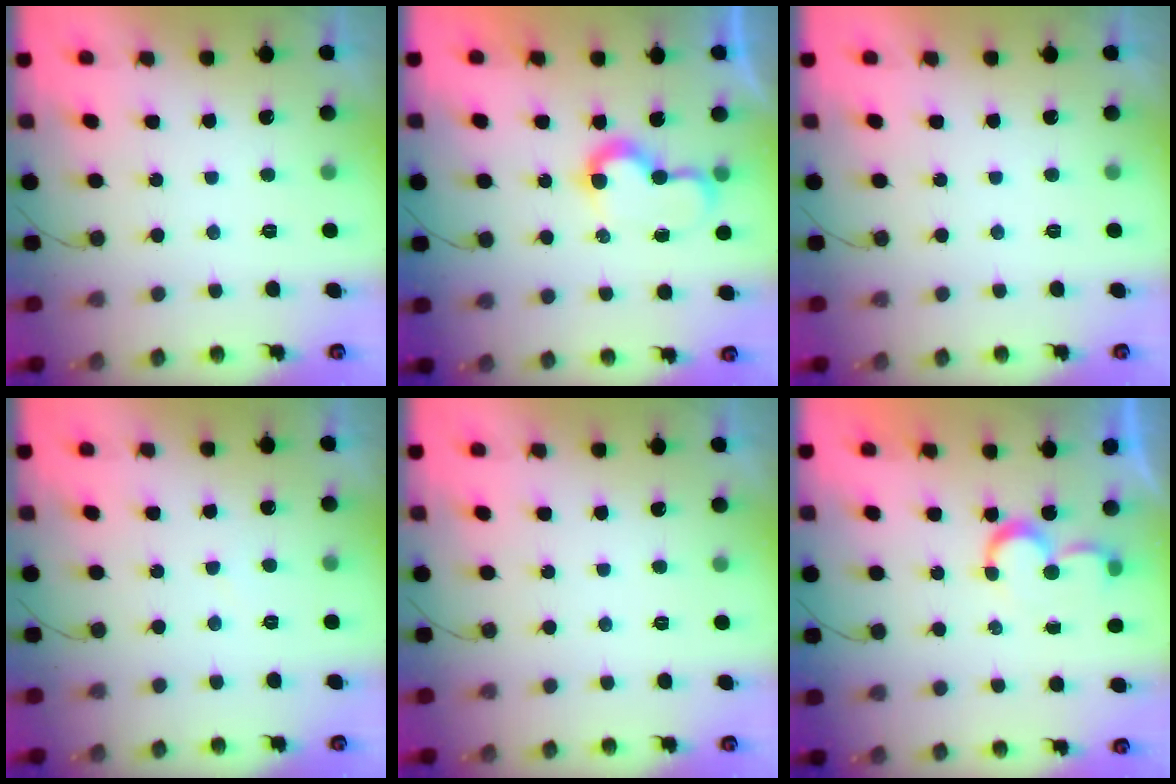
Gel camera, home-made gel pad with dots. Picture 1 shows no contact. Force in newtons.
{"total": 7.2, "press": 7.2, "slide": 0.4}
{"total": 1.7, "press": 1.7, "slide": 0.1}
{"total": 2.9, "press": 2.9, "slide": 0.2}
{"total": 0.0}
{"total": 5.5, "press": 5.5, "slide": 0.4}